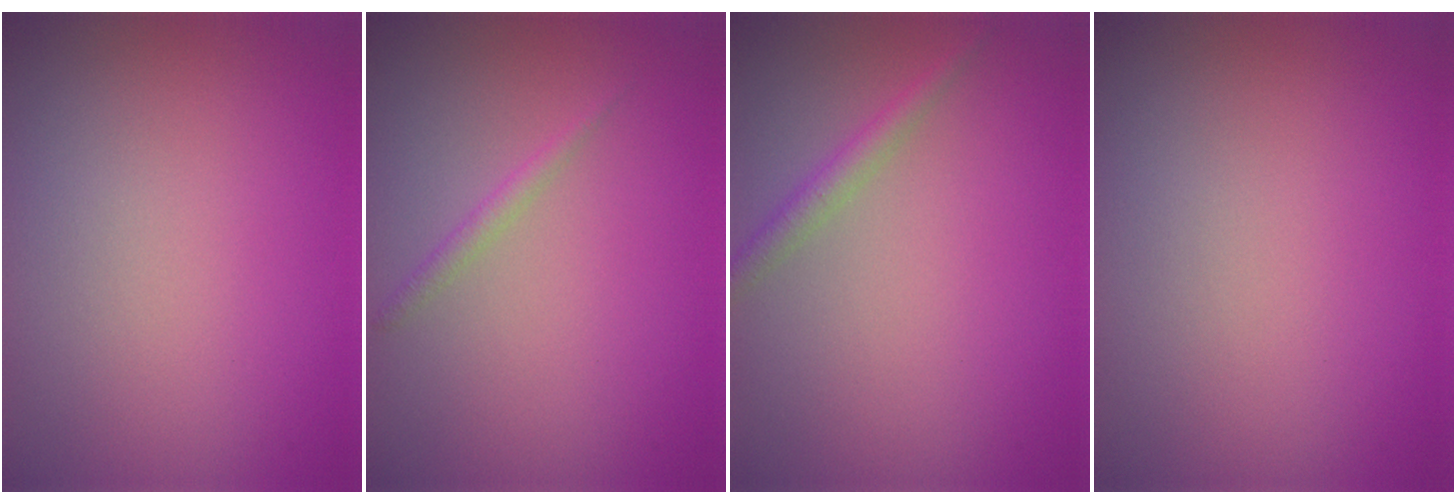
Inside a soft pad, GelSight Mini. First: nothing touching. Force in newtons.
{"total": 1.0, "press": 1.0, "slide": 0.1}
{"total": 1.8, "press": 1.8, "slide": 0.0}
{"total": 0.0}